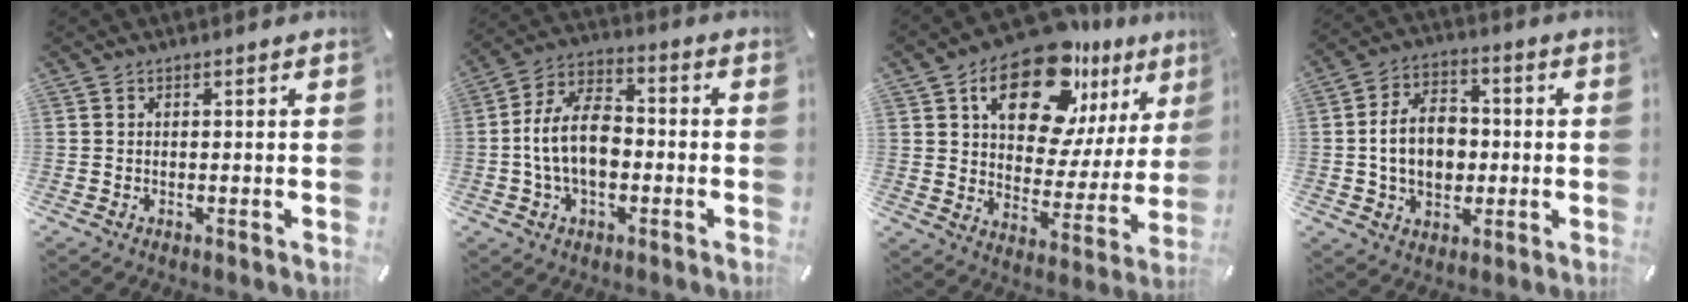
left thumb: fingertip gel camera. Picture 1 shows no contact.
{"total": 12.7, "force": [-2.0, 8.3, 9.4], "torque": [-0.192, 0.015, -0.036]}
{"total": 20.0, "force": [13.1, 10.6, 10.8], "torque": [-0.172, -0.083, 0.227]}
{"total": 11.5, "force": [-0.5, 8.7, 7.4], "torque": [-0.142, 0.011, -0.010]}